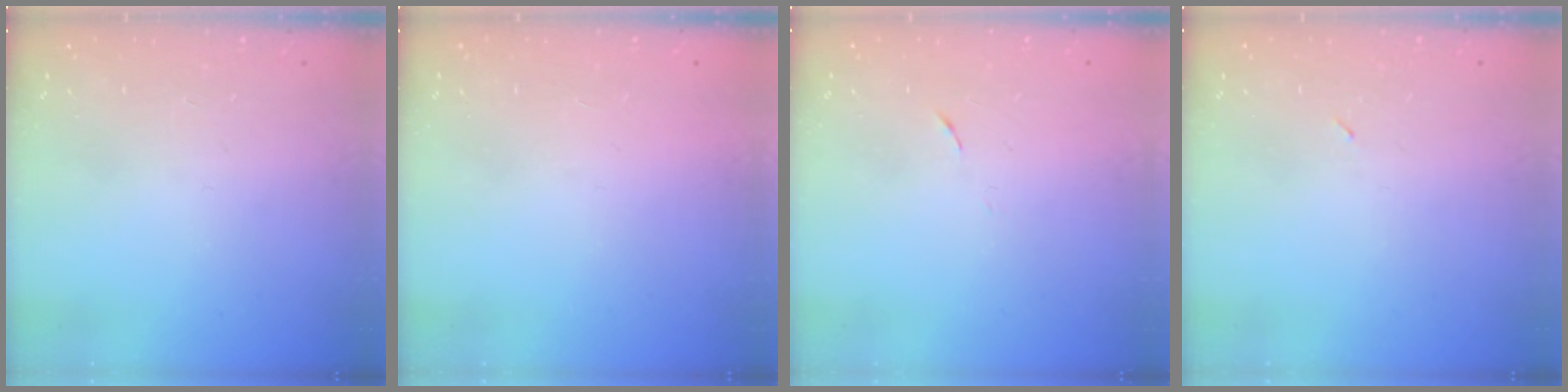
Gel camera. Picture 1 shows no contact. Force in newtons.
{"total": 1.6, "press": 1.6, "slide": 0.1}
{"total": 4.0, "press": 3.6, "slide": 1.7}
{"total": 2.1, "press": 1.9, "slide": 1.0}